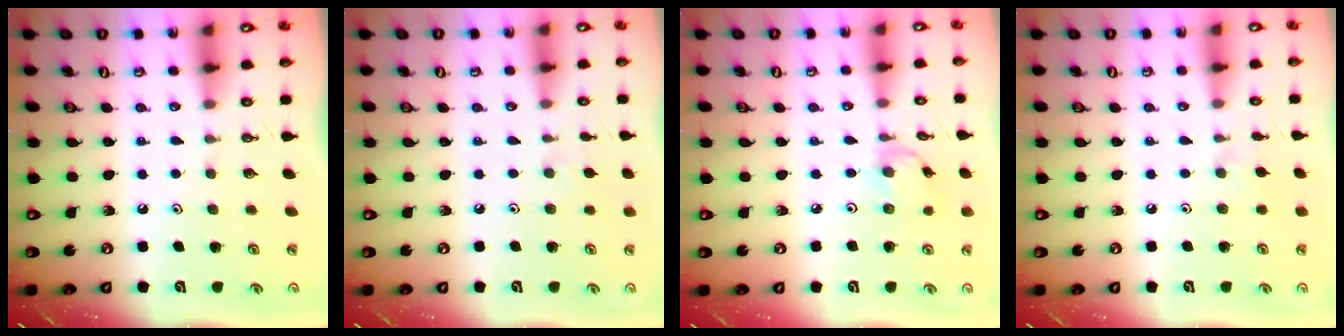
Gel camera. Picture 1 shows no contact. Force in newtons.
{"total": 6.1, "press": 6.0, "slide": 0.9}
{"total": 4.2, "press": 4.2, "slide": 0.2}
{"total": 2.7, "press": 2.7, "slide": 0.4}